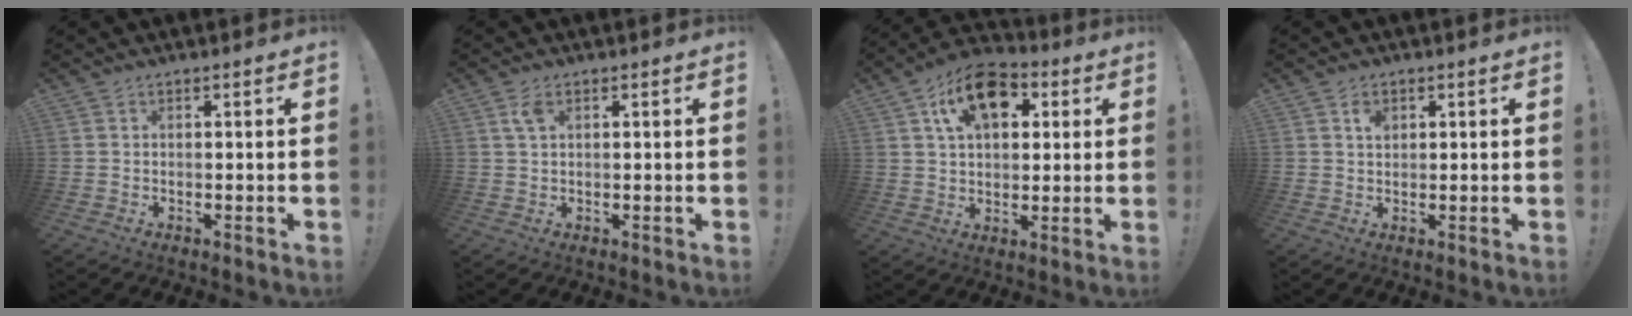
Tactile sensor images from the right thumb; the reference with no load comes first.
{"total": 3.4, "force": [1.5, 1.6, 2.6], "torque": [-0.054, 0.003, 0.027]}
{"total": 14.7, "force": [6.3, 9.7, 9.1], "torque": [-0.133, -0.018, 0.115]}
{"total": 2.3, "force": [1.1, 1.6, 1.3], "torque": [-0.009, -0.006, 0.016]}